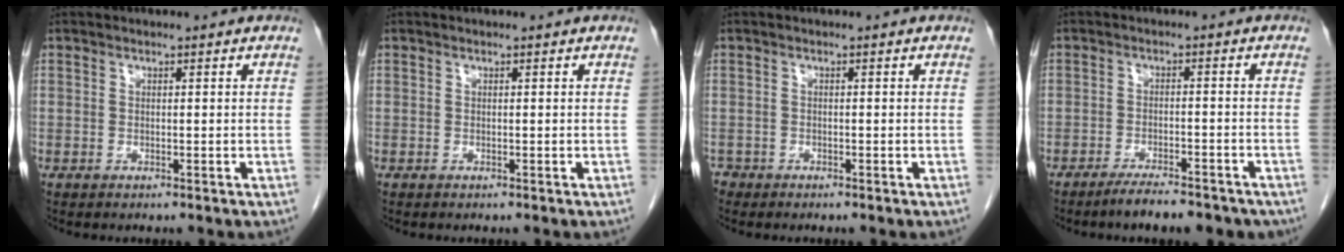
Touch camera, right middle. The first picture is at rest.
{"total": 0.0}
{"total": 1.3, "force": [-1.1, 0.7, 0.0], "torque": [-0.005, -0.001, -0.020]}
{"total": 7.6, "force": [-6.3, 1.9, 3.9], "torque": [-0.050, -0.003, -0.090]}